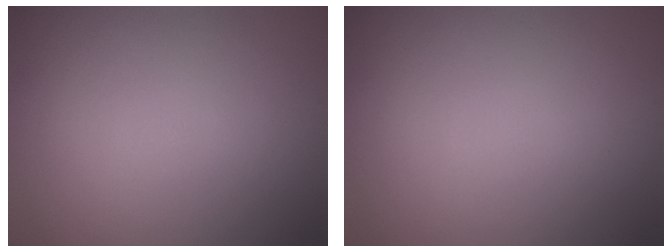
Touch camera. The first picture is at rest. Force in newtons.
{"total": 0.0}